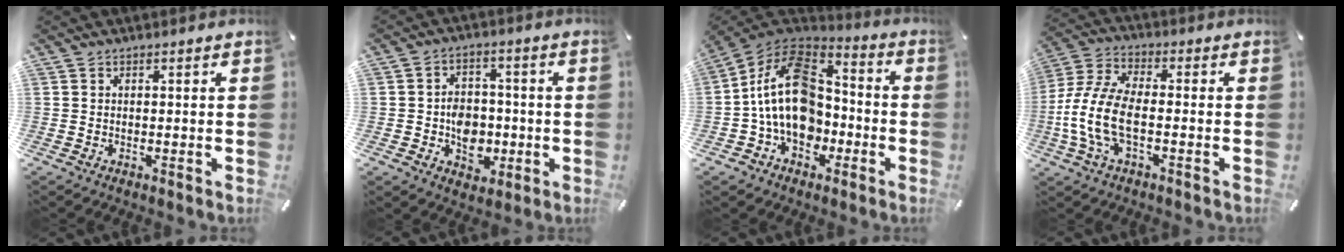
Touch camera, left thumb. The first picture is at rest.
{"total": 8.5, "force": [-1.8, 7.1, 4.3], "torque": [-0.059, 0.016, -0.027]}
{"total": 19.2, "force": [-2.6, 14.4, 12.4], "torque": [-0.238, 0.023, -0.046]}
{"total": 11.4, "force": [-3.2, 5.7, 9.3], "torque": [-0.216, -0.008, -0.060]}